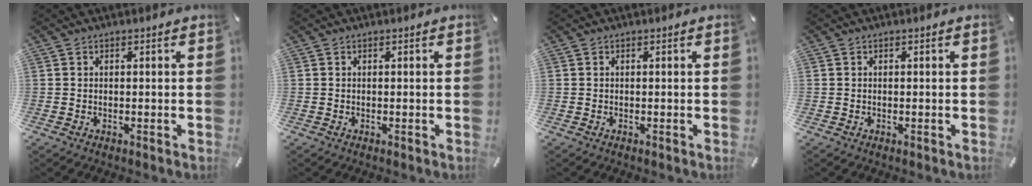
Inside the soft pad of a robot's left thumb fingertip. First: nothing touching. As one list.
[{"total": 0.0}, {"total": 0.0}, {"total": 0.0}]